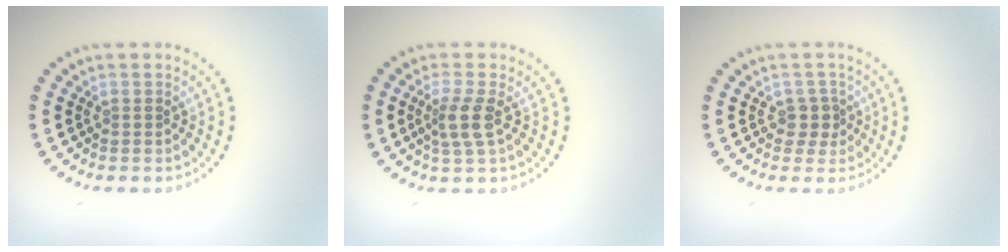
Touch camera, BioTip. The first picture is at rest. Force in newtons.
{"total": 2.5, "press": 2.1, "slide": 1.3}
{"total": 1.7, "press": 1.4, "slide": 1.0}